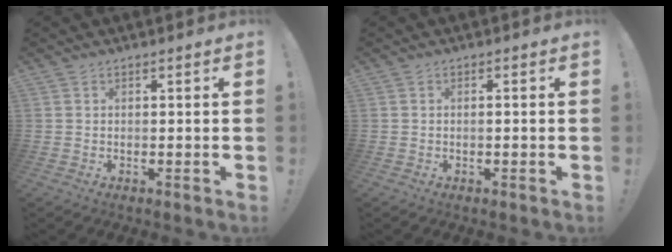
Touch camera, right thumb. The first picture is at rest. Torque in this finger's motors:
{"motor_torque": [0.08, -0.10, 0.12, -0.28, -0.02]}